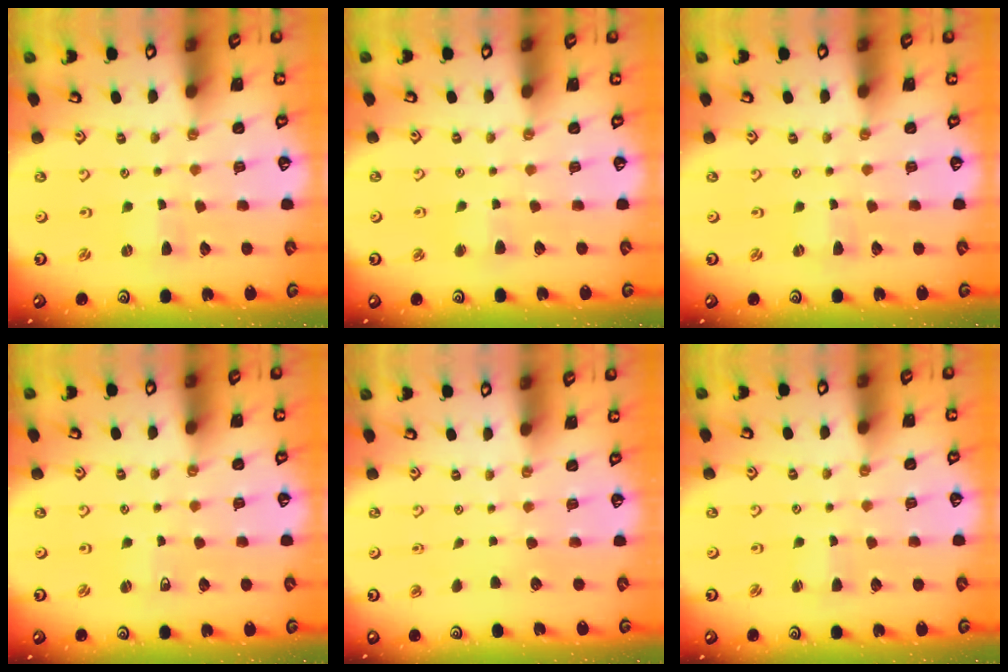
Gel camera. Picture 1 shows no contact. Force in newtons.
{"total": 2.5, "press": 2.4, "slide": 0.5}
{"total": 0.0}
{"total": 1.9, "press": 1.8, "slide": 0.4}
{"total": 0.0}
{"total": 1.1, "press": 1.1, "slide": 0.1}